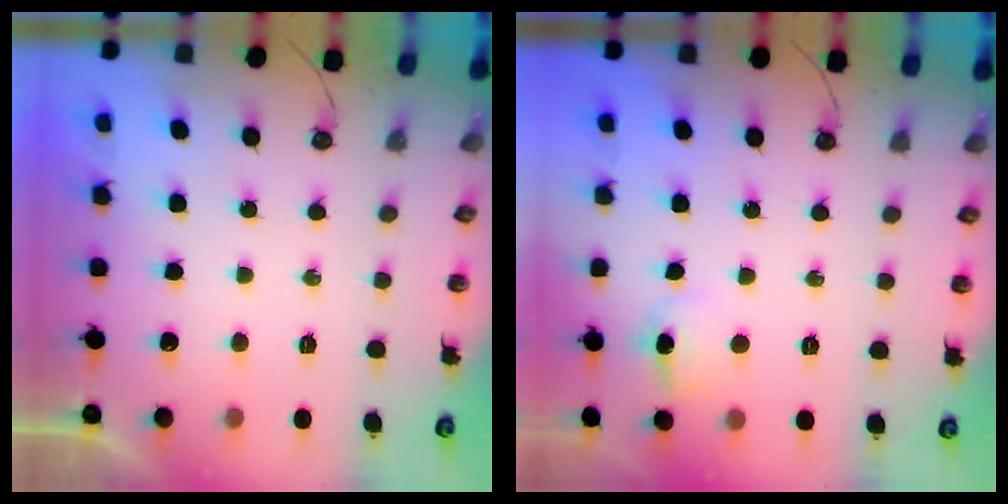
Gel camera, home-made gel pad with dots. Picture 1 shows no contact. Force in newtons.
{"total": 13.9, "press": 5.5, "slide": 12.8}